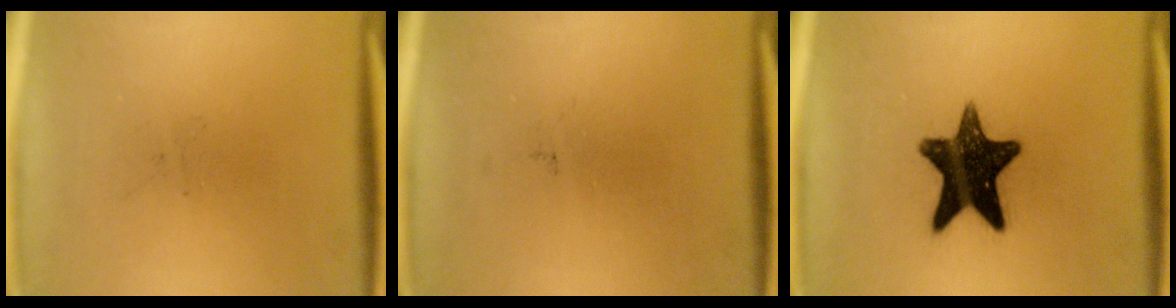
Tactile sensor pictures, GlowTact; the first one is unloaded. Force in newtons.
{"total": 0.0}
{"total": 14.8}